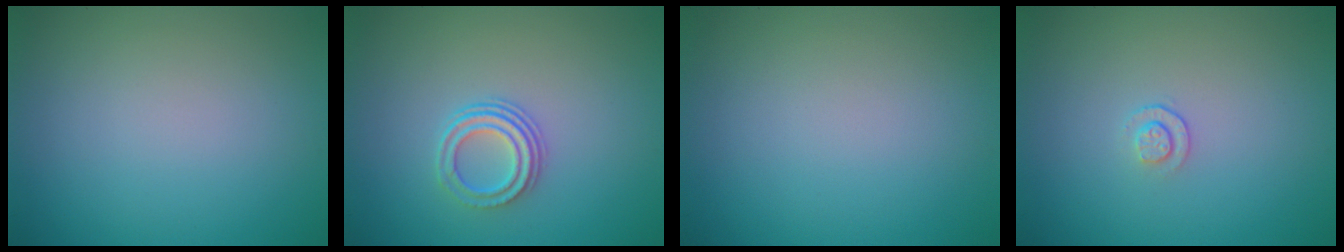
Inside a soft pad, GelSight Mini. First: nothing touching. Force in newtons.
{"total": 2.8, "press": 2.2, "slide": 1.8}
{"total": 0.0}
{"total": 0.9, "press": 0.6, "slide": 0.7}